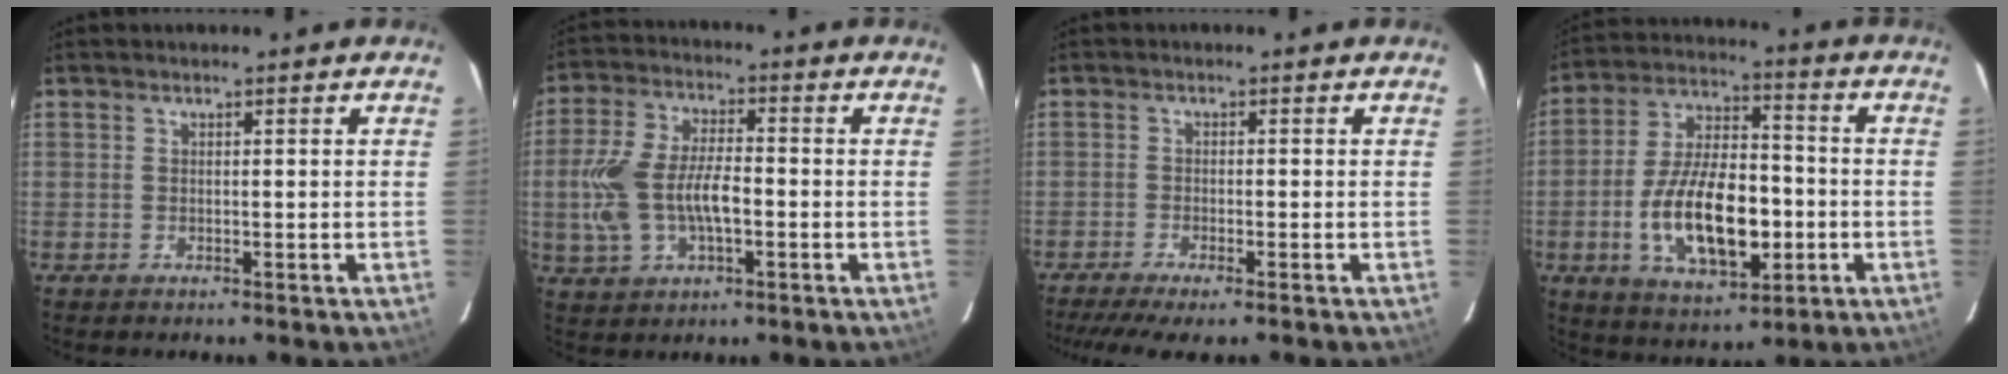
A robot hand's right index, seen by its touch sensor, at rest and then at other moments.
{"total": 12.3, "force": [-2.0, 6.1, 10.4], "torque": [-0.223, 0.006, -0.034]}
{"total": 7.5, "force": [-6.1, 0.4, 4.3], "torque": [-0.094, -0.027, -0.102]}
{"total": 17.4, "force": [-4.1, 8.3, 14.7], "torque": [-0.289, 0.002, -0.058]}